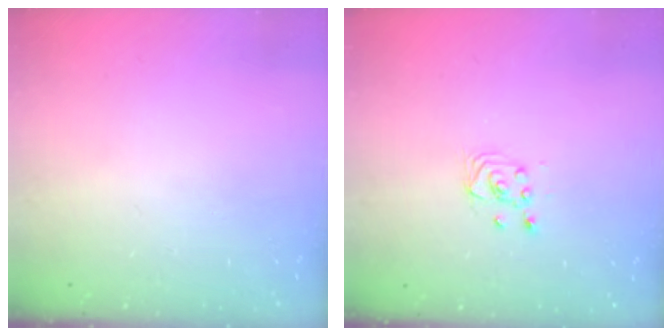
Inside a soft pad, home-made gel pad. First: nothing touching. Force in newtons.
{"total": 2.5, "press": 2.2, "slide": 1.1}